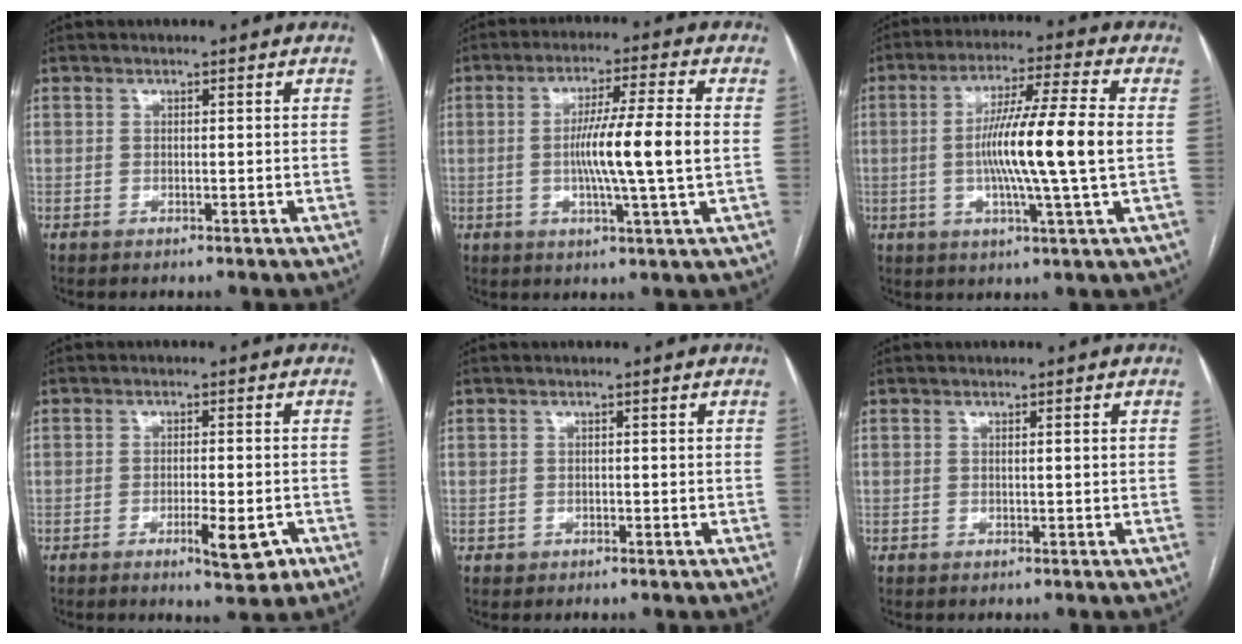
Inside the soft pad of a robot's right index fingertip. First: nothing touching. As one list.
[{"total": 10.8, "force": [-0.4, -0.8, 10.7], "torque": [-0.190, -0.001, -0.009]}, {"total": 13.7, "force": [-0.4, -0.9, 13.7], "torque": [-0.247, 0.002, -0.013]}, {"total": 5.6, "force": [-2.6, 1.1, 4.8], "torque": [-0.069, -0.004, -0.030]}, {"total": 0.7, "force": [-0.2, 0.7, 0.0], "torque": [0.001, 0.005, -0.004]}, {"total": 0.7, "force": [0.1, -0.1, 0.7], "torque": [-0.012, 0.002, 0.003]}]